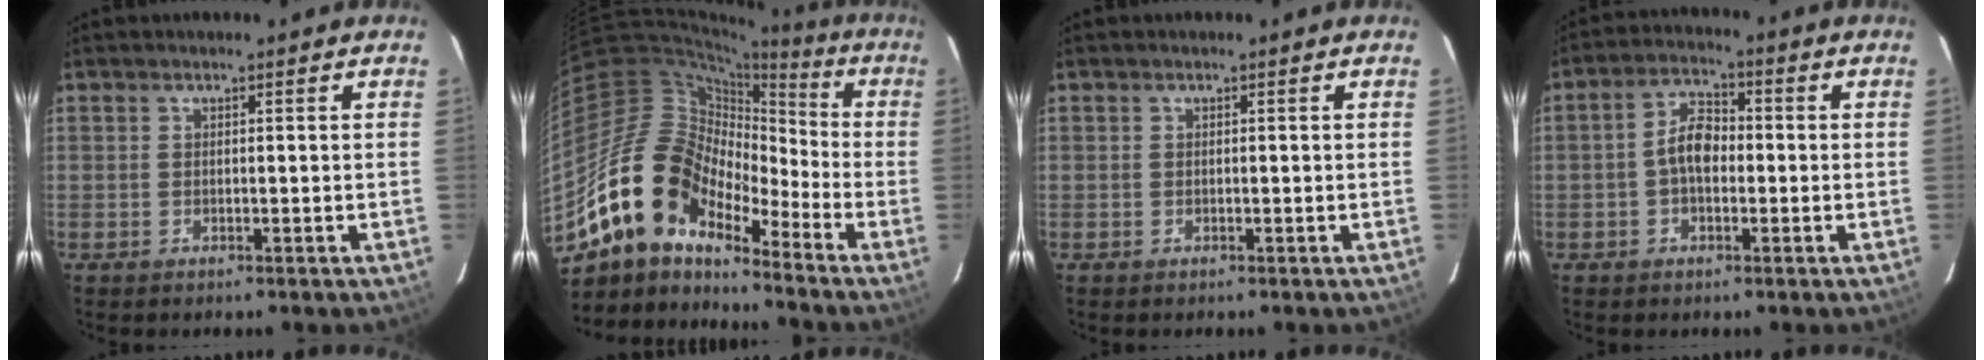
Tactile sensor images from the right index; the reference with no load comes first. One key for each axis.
{"total": 16.2, "fx": -11.9, "fy": 7.7, "fz": 8.0, "tx": -0.138, "ty": 0.008, "tz": -0.237}
{"total": 0.0}
{"total": 5.5, "fx": -0.8, "fy": 3.3, "fz": 4.4, "tx": -0.084, "ty": 0.018, "tz": -0.015}